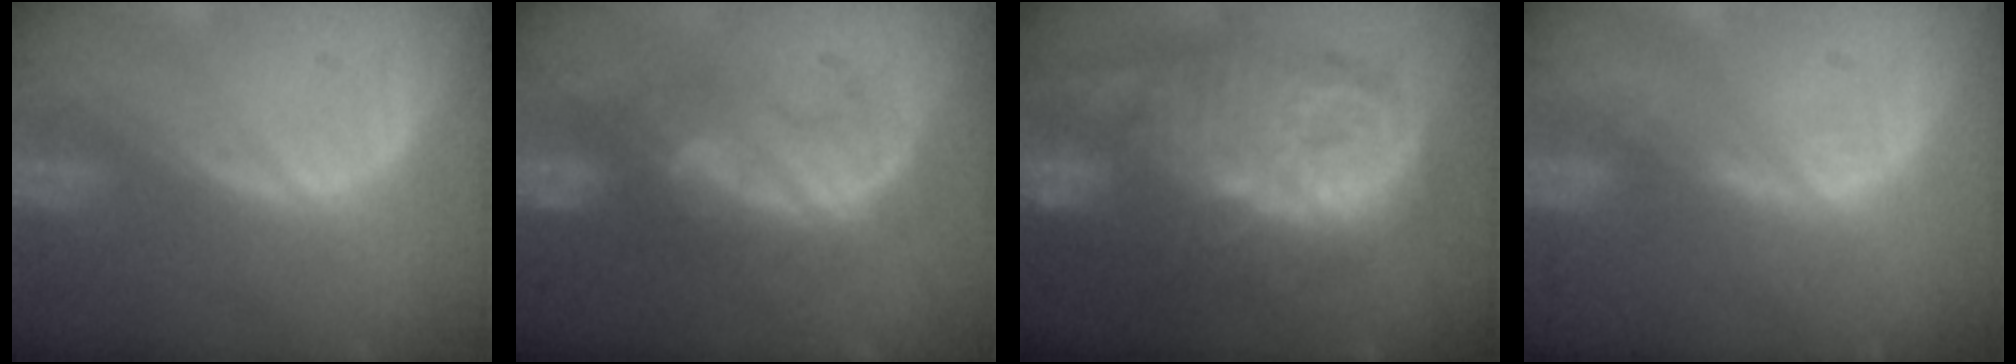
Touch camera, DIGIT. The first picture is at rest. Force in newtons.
{"total": 7.8, "press": 7.7, "slide": 1.5}
{"total": 13.8, "press": 13.7, "slide": 1.3}
{"total": 1.1, "press": 1.1, "slide": 0.2}